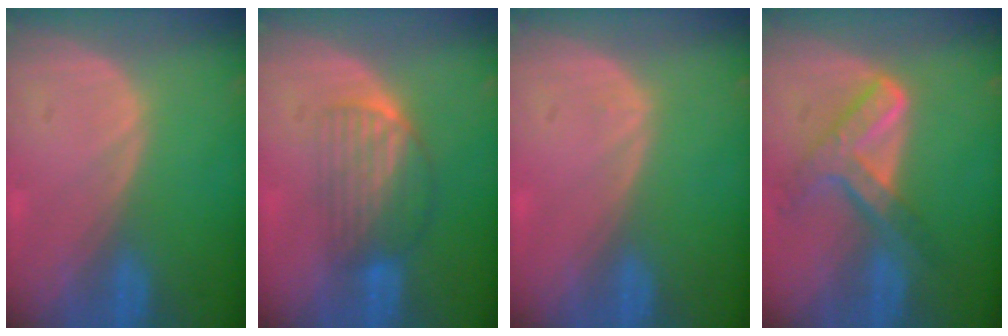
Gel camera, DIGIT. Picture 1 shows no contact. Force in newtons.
{"total": 6.8, "press": 5.9, "slide": 3.4}
{"total": 0.5, "press": 0.2, "slide": 0.5}
{"total": 7.6, "press": 6.3, "slide": 4.3}